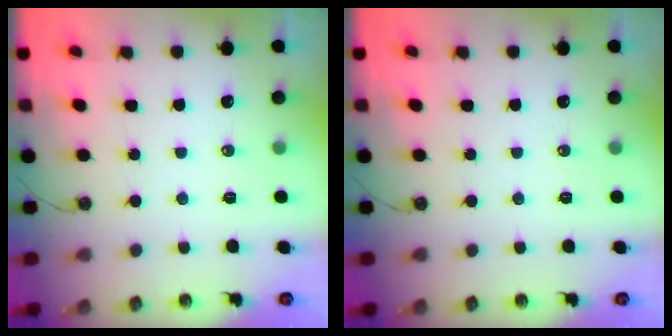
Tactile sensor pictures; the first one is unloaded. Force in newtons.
{"total": 0.0}